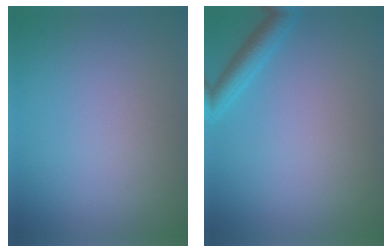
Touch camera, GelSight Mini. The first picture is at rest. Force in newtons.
{"total": 2.3, "press": 2.2, "slide": 0.2}